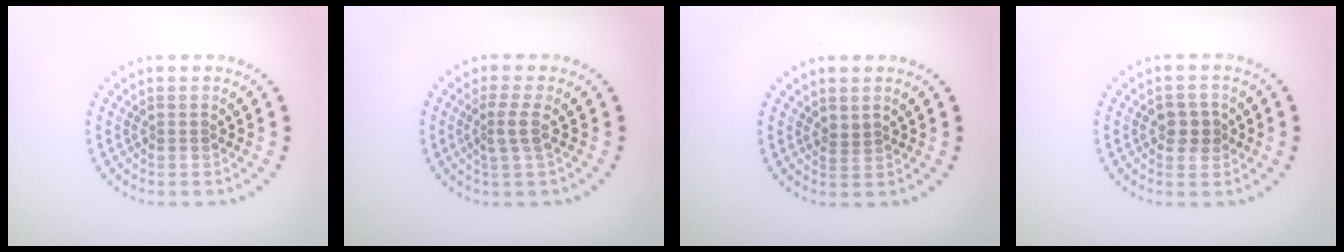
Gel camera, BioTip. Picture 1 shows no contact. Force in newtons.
{"total": 2.1, "press": 1.6, "slide": 1.4}
{"total": 0.8, "press": 0.7, "slide": 0.4}
{"total": 2.2, "press": 2.2, "slide": 0.4}